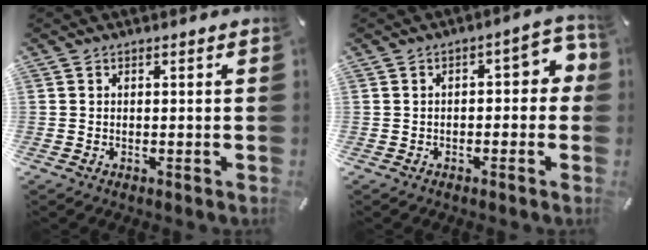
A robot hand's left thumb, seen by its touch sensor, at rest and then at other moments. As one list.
[{"total": 6.3, "force": [-0.1, 3.3, 5.4], "torque": [-0.076, 0.009, -0.010]}]